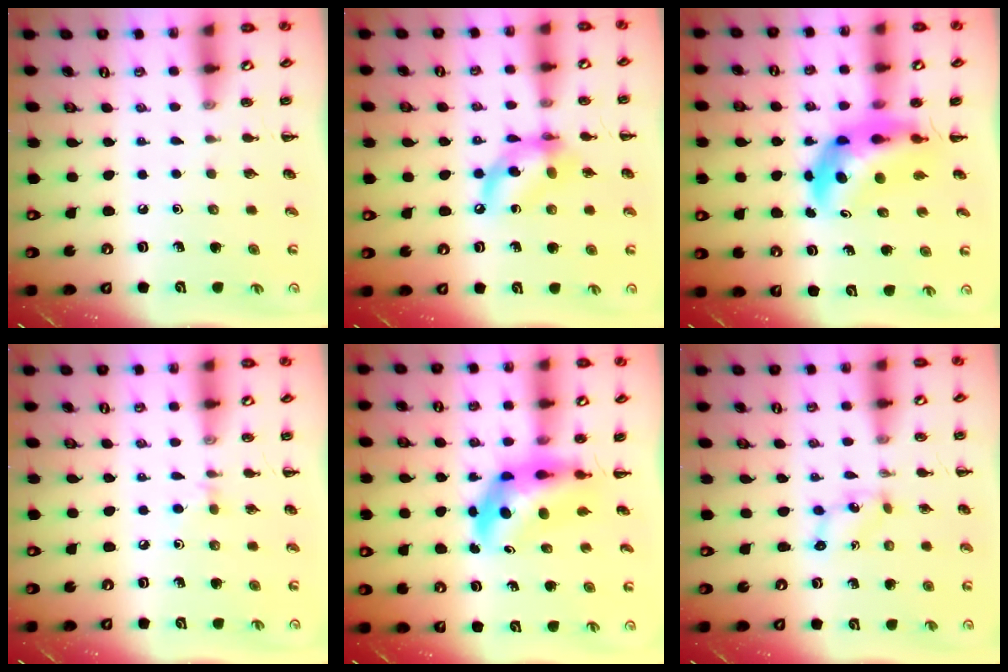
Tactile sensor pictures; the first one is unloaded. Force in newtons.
{"total": 12.2, "press": 12.0, "slide": 2.6}
{"total": 7.2, "press": 6.8, "slide": 2.3}
{"total": 3.7, "press": 3.4, "slide": 1.4}
{"total": 5.7, "press": 5.4, "slide": 1.9}
{"total": 1.7, "press": 1.6, "slide": 0.6}